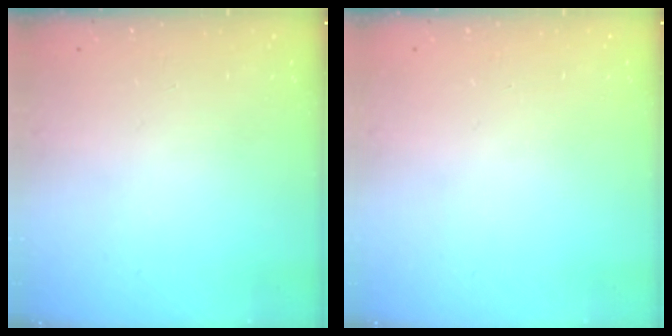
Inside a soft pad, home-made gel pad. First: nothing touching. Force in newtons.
{"total": 0.0}